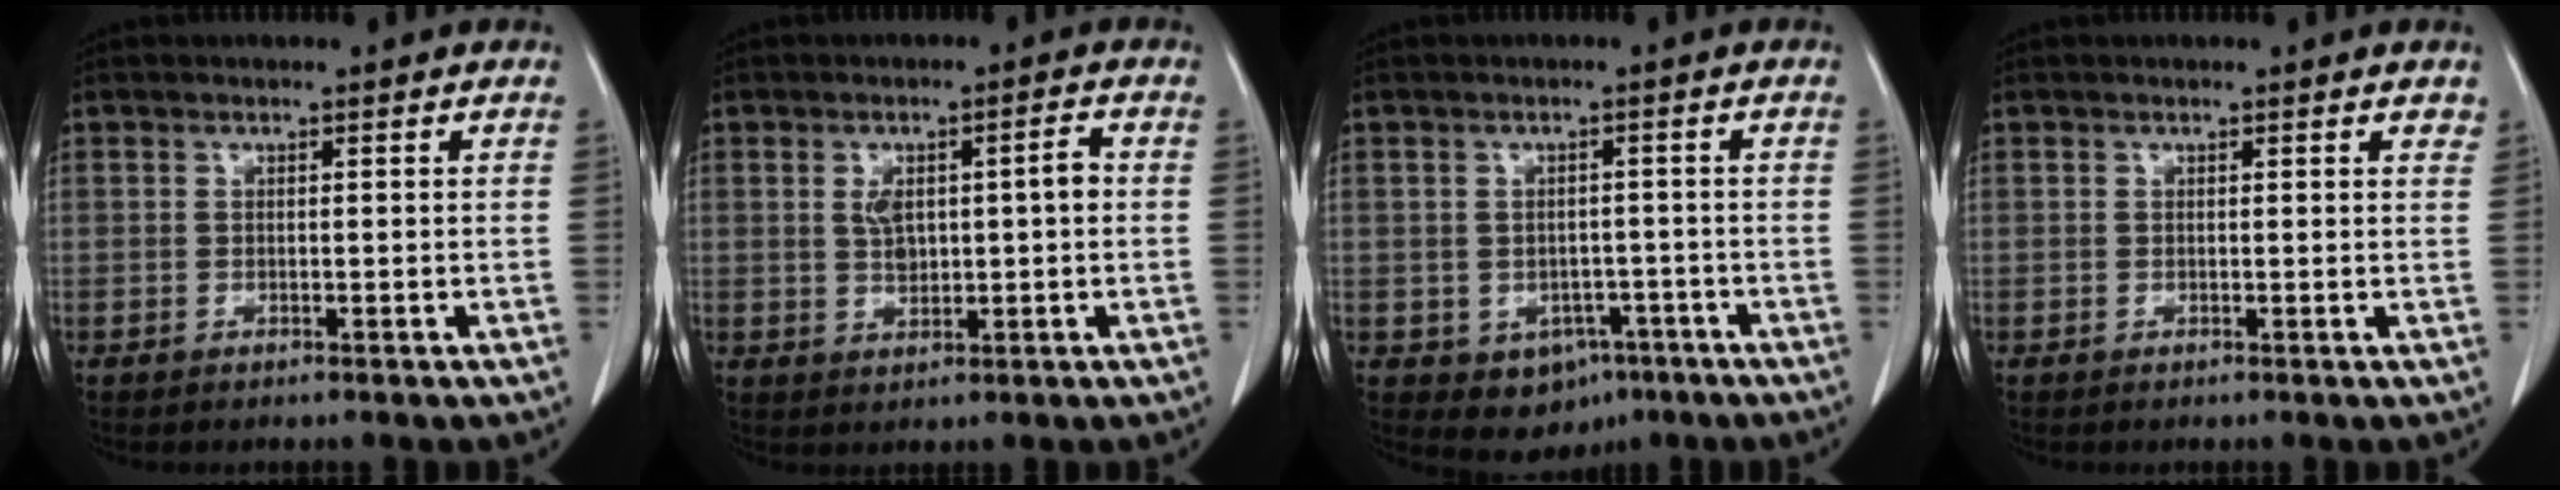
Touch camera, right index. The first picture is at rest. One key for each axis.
{"total": 5.6, "fx": 0.6, "fy": 1.9, "fz": 5.2, "tx": -0.093, "ty": 0.017, "tz": 0.017}
{"total": 5.7, "fx": -2.6, "fy": 4.4, "fz": 2.5, "tx": -0.026, "ty": 0.004, "tz": -0.026}
{"total": 1.1, "fx": 0.9, "fy": 0.4, "fz": 0.5, "tx": -0.003, "ty": 0.000, "tz": 0.001}